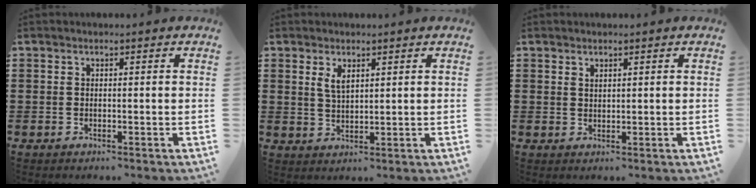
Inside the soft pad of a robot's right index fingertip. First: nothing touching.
{"total": 2.6, "force": [1.4, 1.1, 1.9], "torque": [-0.042, 0.002, 0.025]}
{"total": 0.9, "force": [0.8, 0.4, 0.2], "torque": [-0.006, 0.001, 0.014]}